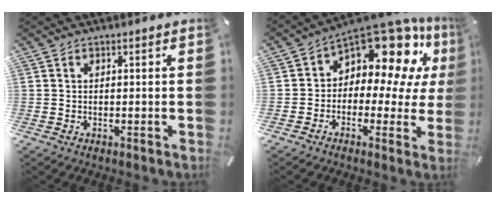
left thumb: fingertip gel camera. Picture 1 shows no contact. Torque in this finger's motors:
{"motor_torque": [0.86, 1.51, 0.78, 0.37, 0.20]}